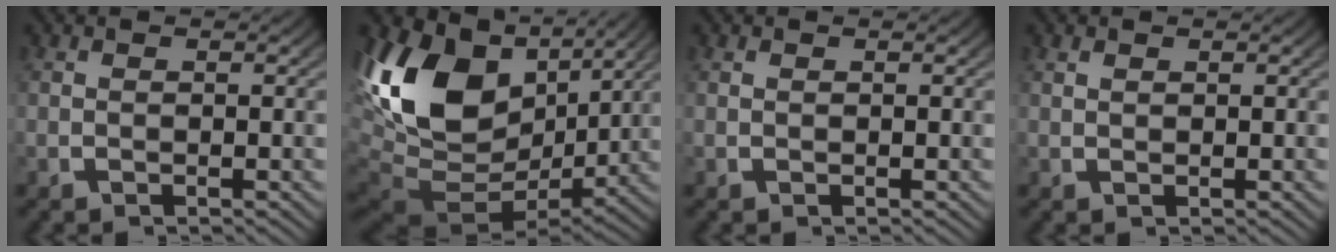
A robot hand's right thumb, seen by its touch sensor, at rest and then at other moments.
{"total": 17.2, "force": [0.5, 11.6, 12.6], "torque": [-0.310, -0.062, 0.034]}
{"total": 0.0}
{"total": 0.6, "force": [0.5, 0.2, 0.2], "torque": [0.003, 0.003, 0.011]}